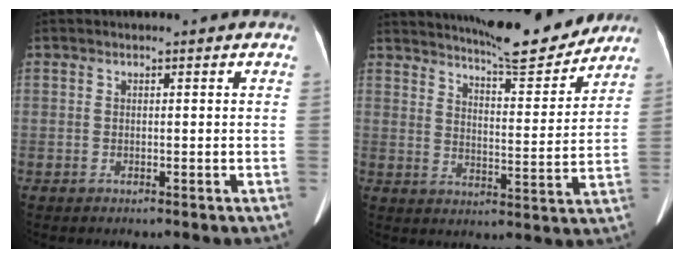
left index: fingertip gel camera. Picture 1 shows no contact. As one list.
[{"total": 13.5, "force": [12.6, 1.2, 4.6], "torque": [-0.071, -0.013, 0.177]}]